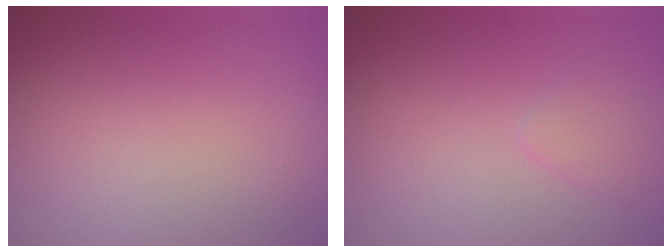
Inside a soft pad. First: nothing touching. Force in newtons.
{"total": 1.2, "press": 1.2, "slide": 0.1}